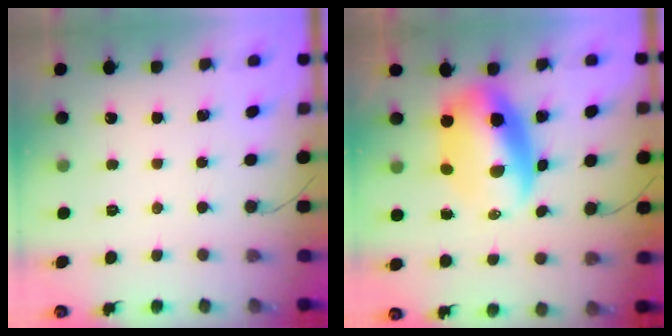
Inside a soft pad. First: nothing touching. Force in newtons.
{"total": 11.0, "press": 10.7, "slide": 2.8}